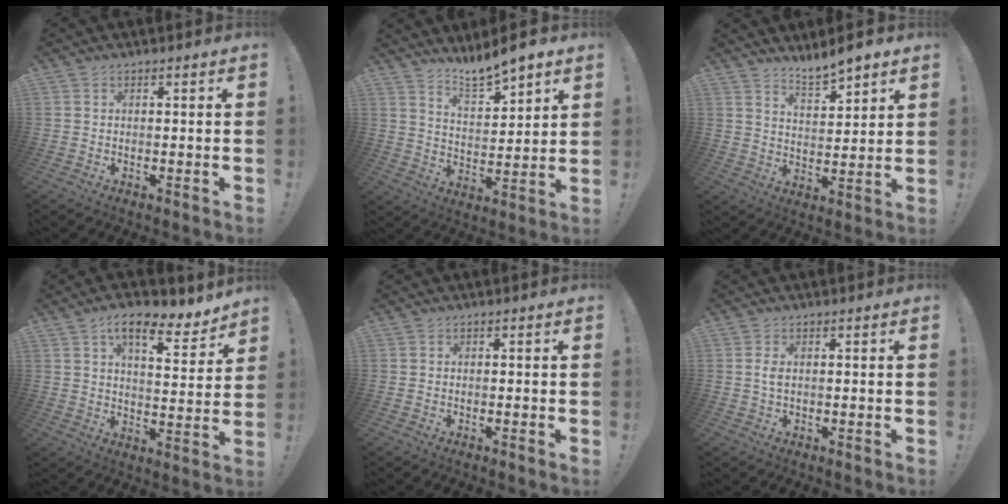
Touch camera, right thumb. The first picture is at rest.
{"total": 8.7, "force": [8.1, 1.4, 2.8], "torque": [-0.049, -0.063, 0.148]}
{"total": 7.1, "force": [6.6, 1.2, 2.5], "torque": [-0.043, -0.048, 0.118]}
{"total": 12.0, "force": [7.7, 4.1, 8.3], "torque": [-0.125, -0.050, 0.130]}
{"total": 0.7, "force": [-0.5, -0.2, 0.3], "torque": [-0.011, 0.000, -0.009]}
{"total": 2.0, "force": [0.1, 0.7, 1.8], "torque": [-0.032, 0.002, -0.001]}